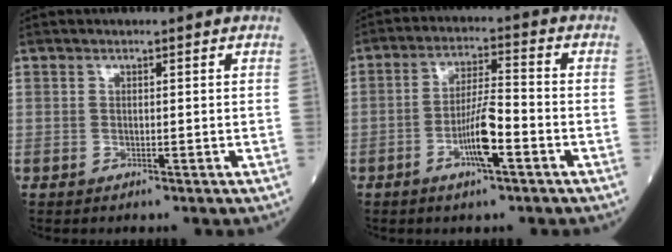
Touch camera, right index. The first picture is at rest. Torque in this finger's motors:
{"motor_torque": [1.41, -0.40, 0.64, 0.16]}